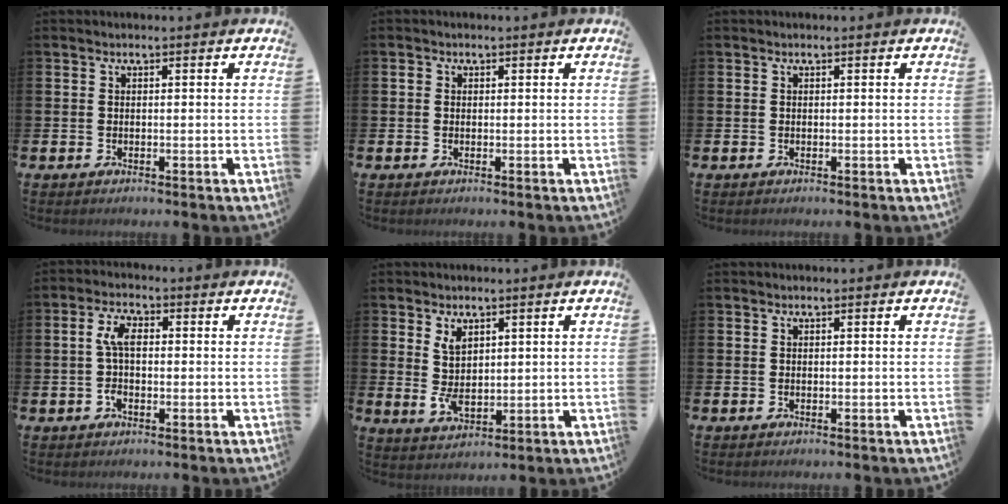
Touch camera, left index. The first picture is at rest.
{"total": 0.8, "force": [0.0, 0.7, 0.4], "torque": [0.000, 0.003, -0.004]}
{"total": 0.0}
{"total": 4.7, "force": [0.2, 2.3, 4.1], "torque": [-0.070, 0.007, 0.000]}
{"total": 3.8, "force": [1.8, 2.3, 2.4], "torque": [-0.036, -0.009, 0.029]}
{"total": 0.0}